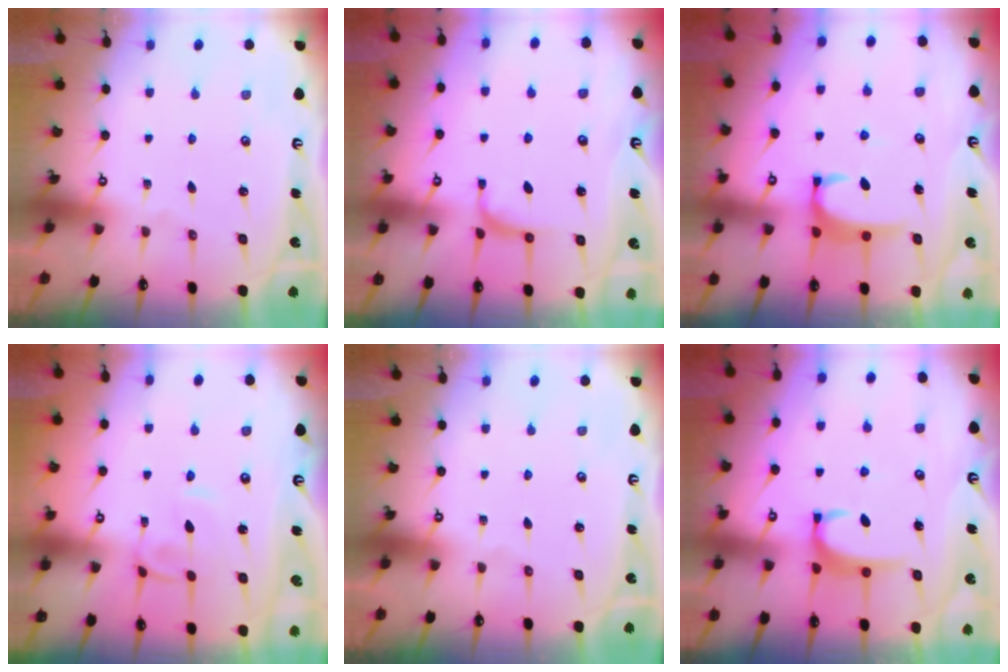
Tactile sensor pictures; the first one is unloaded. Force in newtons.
{"total": 1.1, "press": 0.9, "slide": 0.7}
{"total": 2.9, "press": 2.9, "slide": 0.3}
{"total": 2.7, "press": 2.6, "slide": 0.4}
{"total": 0.0}
{"total": 3.3, "press": 3.3, "slide": 0.4}